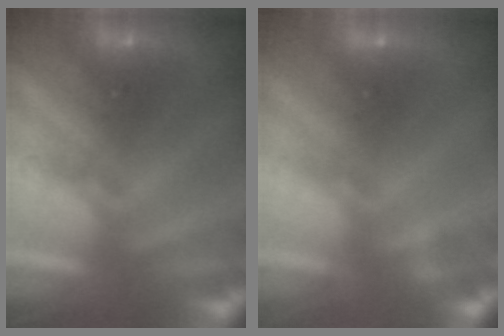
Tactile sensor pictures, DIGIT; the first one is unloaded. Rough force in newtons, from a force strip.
{"total": 2.2}